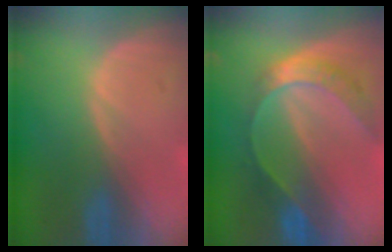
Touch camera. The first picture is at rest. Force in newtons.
{"total": 7.7, "press": 6.5, "slide": 4.2}